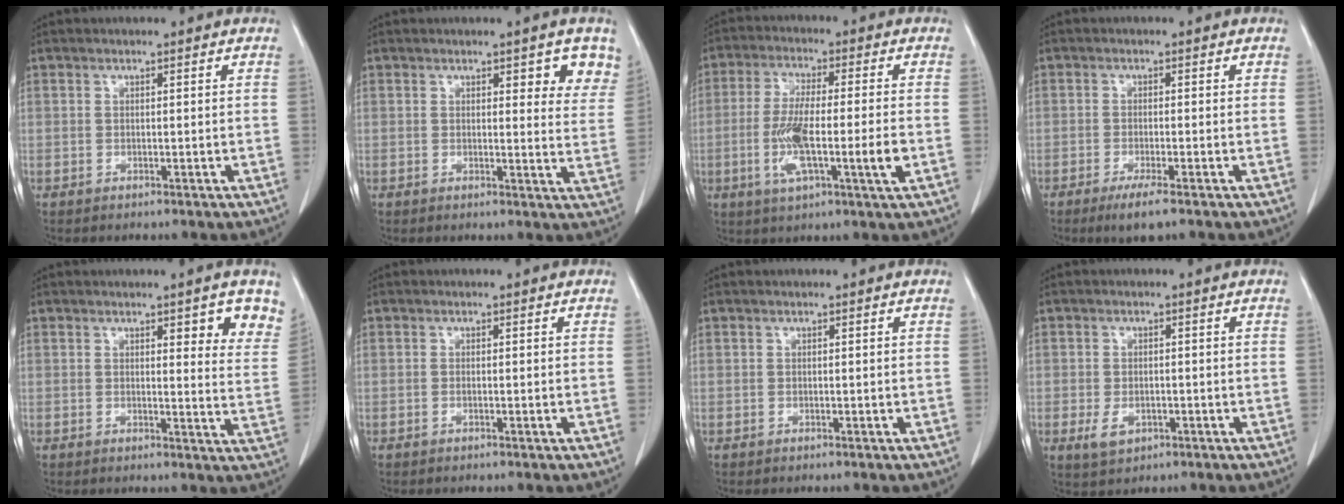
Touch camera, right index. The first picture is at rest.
{"total": 5.8, "force": [3.6, 1.8, 4.2], "torque": [-0.036, -0.009, 0.032]}
{"total": 11.1, "force": [-2.5, 0.9, 10.8], "torque": [-0.201, -0.008, -0.046]}
{"total": 3.8, "force": [-2.5, 0.1, 2.9], "torque": [-0.053, -0.011, -0.044]}
{"total": 7.0, "force": [4.6, 1.7, 5.0], "torque": [-0.046, -0.019, 0.043]}
{"total": 0.5, "force": [-0.2, 0.0, 0.5], "torque": [-0.011, -0.001, -0.002]}
{"total": 0.0}
{"total": 3.4, "force": [-1.2, 2.4, 2.1], "torque": [-0.037, -0.001, -0.009]}